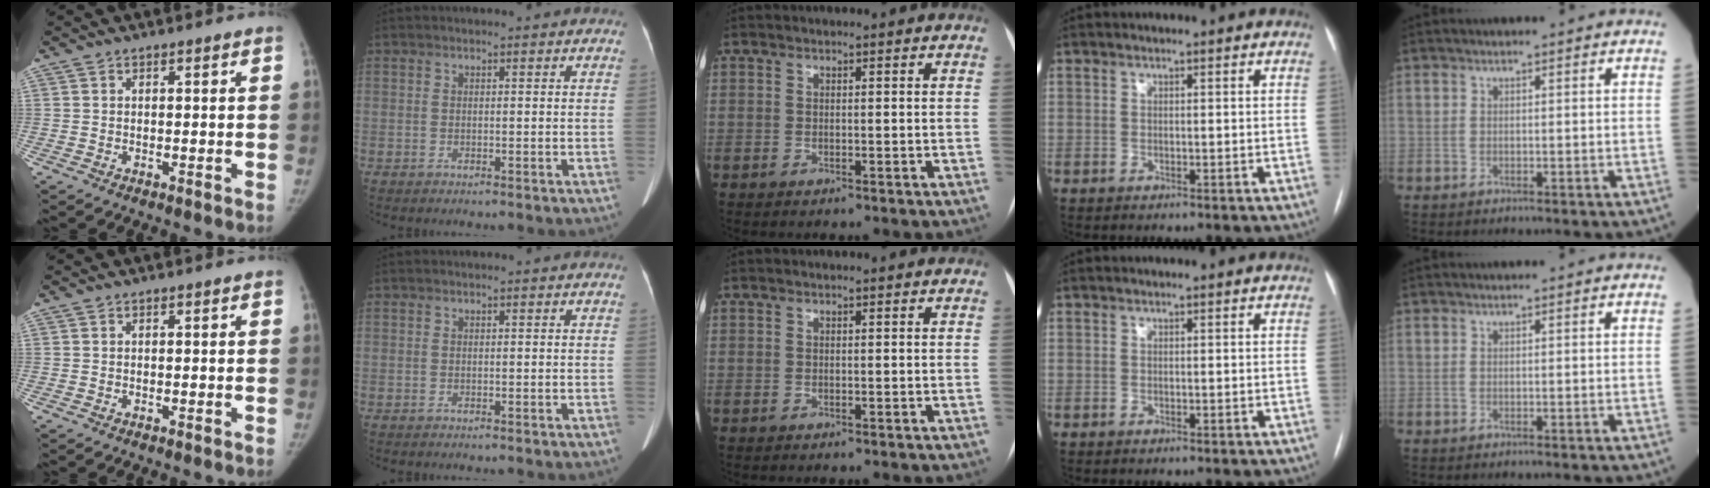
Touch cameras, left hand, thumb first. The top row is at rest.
{}